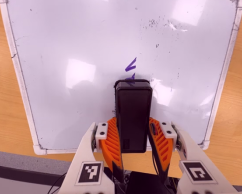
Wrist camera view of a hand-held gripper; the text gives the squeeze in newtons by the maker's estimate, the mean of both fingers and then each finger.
{"total": 6.9, "left": 6.0, "right": 7.7}